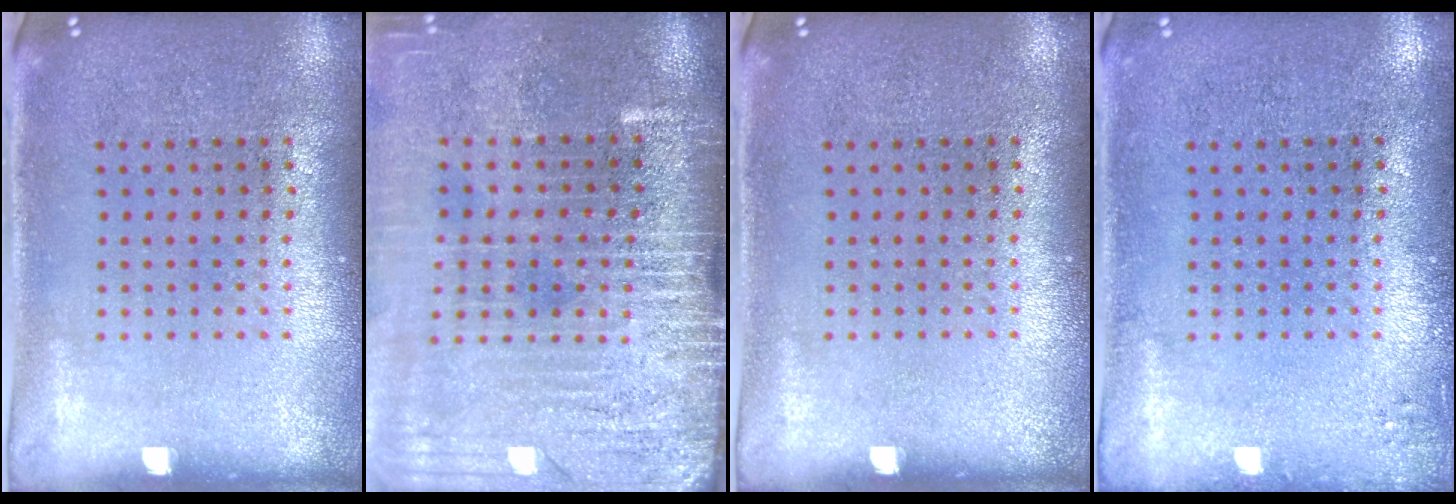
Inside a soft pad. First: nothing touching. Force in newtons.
{"total": 4.0, "press": 3.4, "slide": 2.2}
{"total": 0.0}
{"total": 1.0, "press": 1.0, "slide": 0.2}